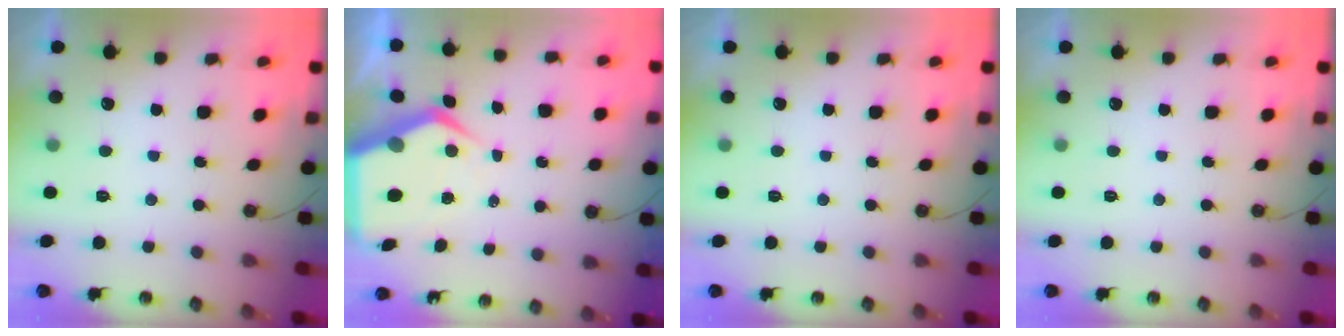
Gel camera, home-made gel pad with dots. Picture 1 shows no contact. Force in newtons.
{"total": 8.4, "press": 8.3, "slide": 1.1}
{"total": 0.0}
{"total": 0.0}